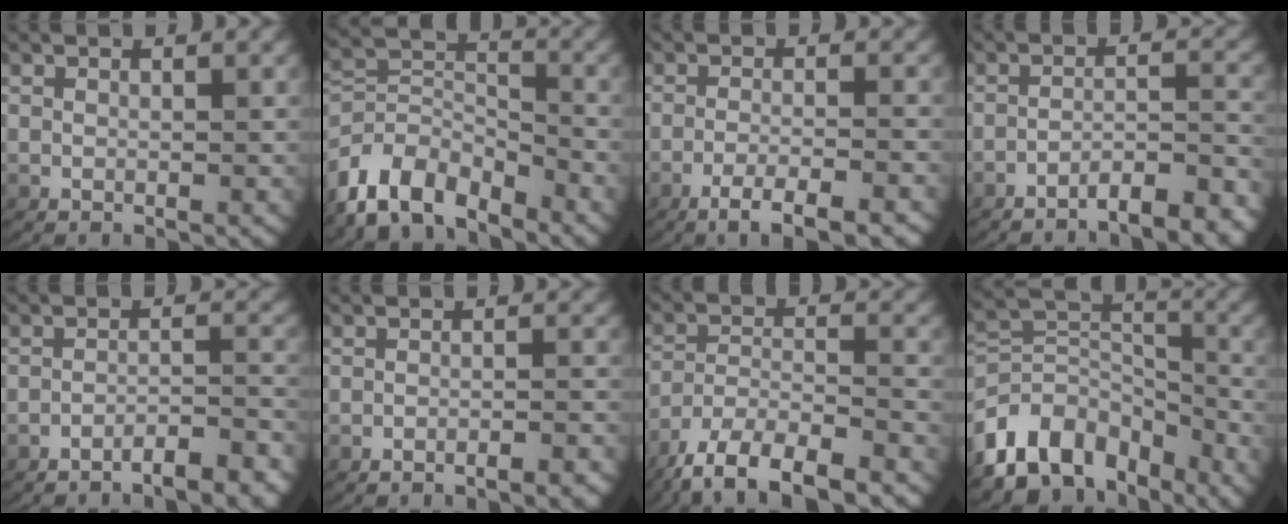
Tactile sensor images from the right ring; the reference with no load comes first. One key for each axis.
{"total": 10.2, "fx": -5.6, "fy": 7.4, "fz": 4.2, "tx": -0.087, "ty": -0.044, "tz": -0.089}
{"total": 5.3, "fx": -3.9, "fy": 1.3, "fz": 3.3, "tx": -0.052, "ty": -0.009, "tz": -0.061}
{"total": 5.7, "fx": -5.3, "fy": 1.0, "fz": 1.9, "tx": -0.028, "ty": -0.015, "tz": -0.080}
{"total": 4.8, "fx": -4.4, "fy": 0.8, "fz": 1.6, "tx": -0.024, "ty": -0.010, "tz": -0.070}
{"total": 2.0, "fx": -1.9, "fy": 0.3, "fz": 0.6, "tx": -0.007, "ty": 0.000, "tz": -0.036}
{"total": 9.6, "fx": -7.0, "fy": 4.6, "fz": 4.6, "tx": -0.084, "ty": -0.025, "tz": -0.108}
{"total": 11.1, "fx": -3.5, "fy": 8.3, "fz": 6.4, "tx": -0.122, "ty": -0.043, "tz": -0.049}